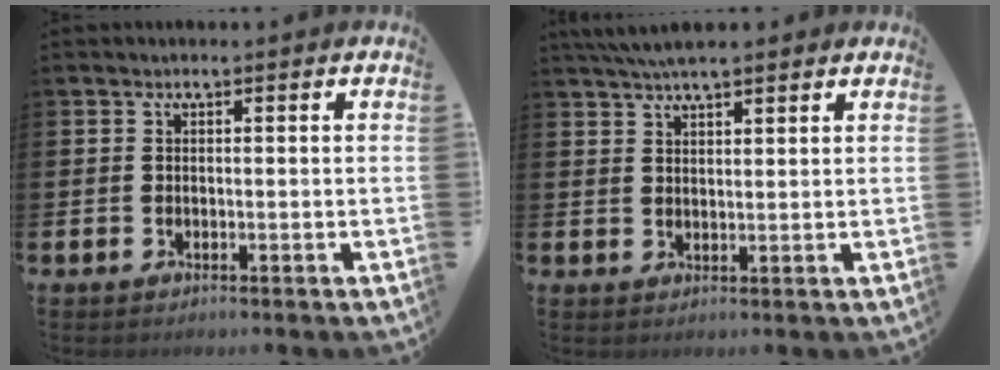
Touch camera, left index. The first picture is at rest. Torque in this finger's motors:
{"motor_torque": [0.73, -1.15, 0.09, 0.05]}